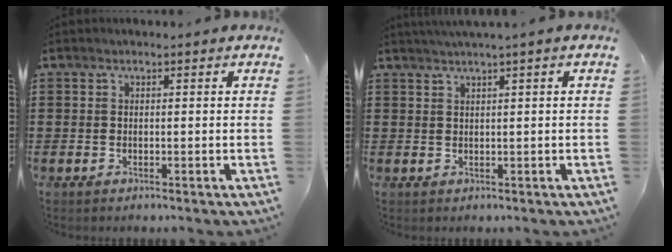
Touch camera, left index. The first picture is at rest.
{"total": 1.3, "force": [0.9, -0.5, 0.8], "torque": [-0.014, -0.003, 0.015]}